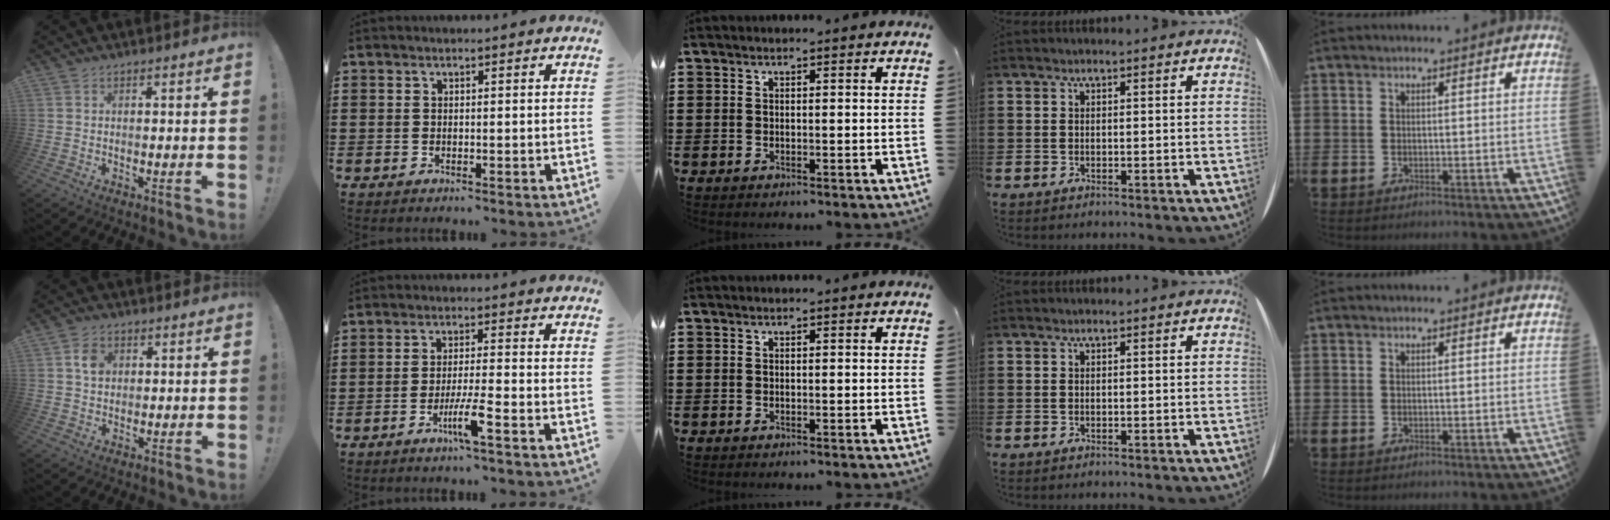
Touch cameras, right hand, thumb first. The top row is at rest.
{"thumb": {"total": 4.5, "force": [1.1, 3.6, 2.6], "torque": [-0.027, -0.001, 0.016]}, "index": {"total": 4.9, "force": [-2.7, -0.1, 4.2], "torque": [-0.082, -0.014, -0.050]}}